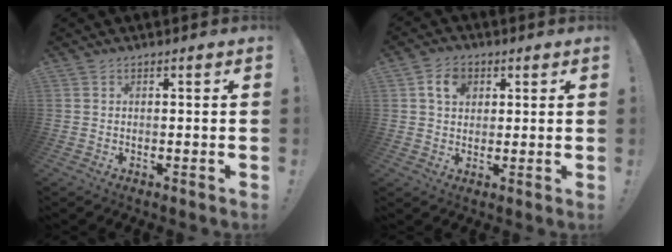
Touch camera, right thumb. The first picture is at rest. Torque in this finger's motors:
{"motor_torque": [-0.15, 0.15, 0.33, -0.31, 0.00]}